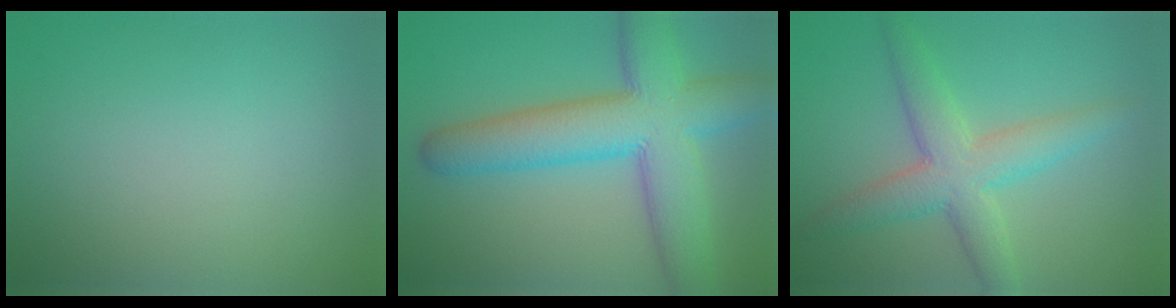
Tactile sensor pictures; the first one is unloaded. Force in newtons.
{"total": 10.4, "press": 10.4, "slide": 0.2}
{"total": 5.4, "press": 5.4, "slide": 0.2}